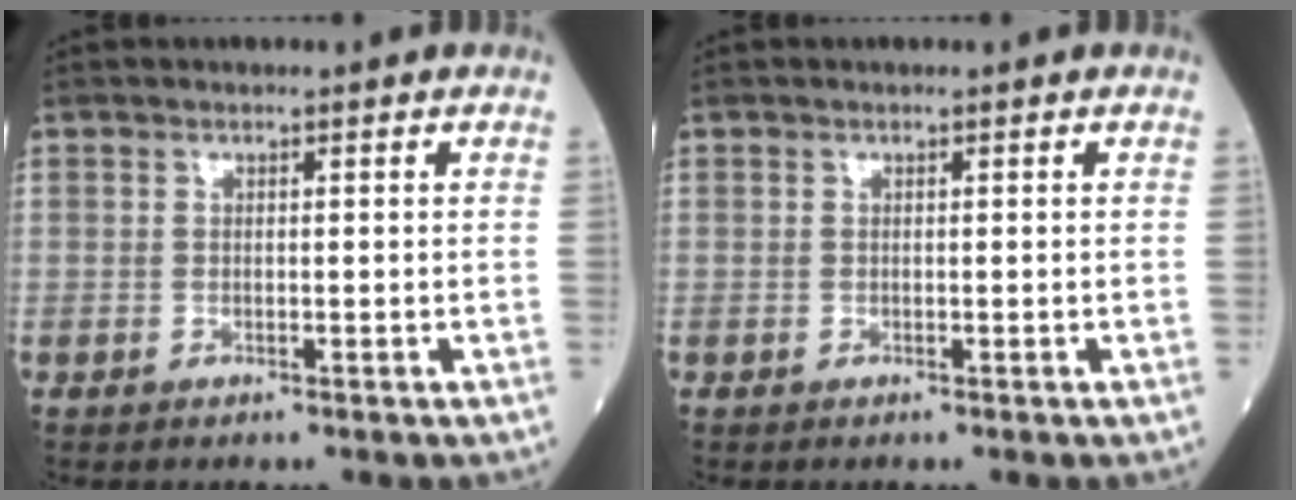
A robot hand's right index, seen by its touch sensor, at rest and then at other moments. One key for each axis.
{"total": 0.0}